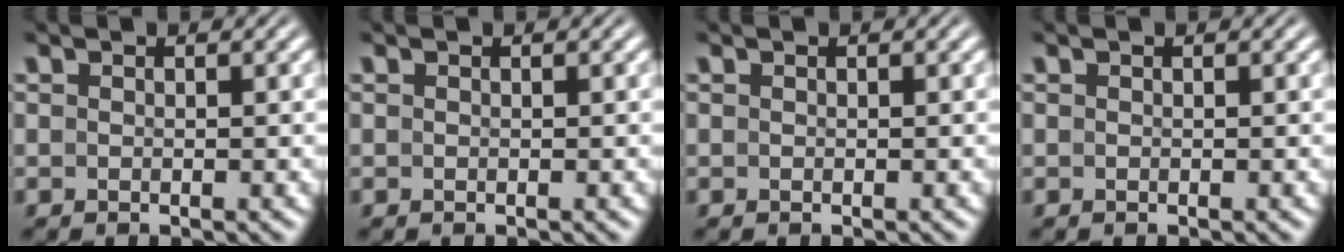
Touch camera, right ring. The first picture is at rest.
{"total": 0.0}
{"total": 0.0}
{"total": 0.0}